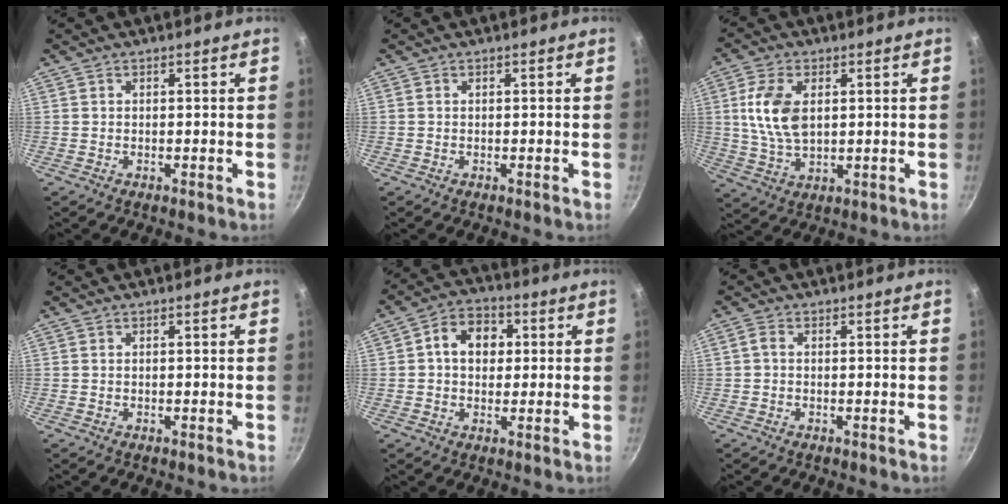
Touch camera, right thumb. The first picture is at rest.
{"total": 0.0}
{"total": 10.2, "force": [2.0, 5.9, 8.1], "torque": [-0.155, -0.008, 0.041]}
{"total": 0.0}
{"total": 8.6, "force": [1.4, 6.7, 5.3], "torque": [-0.055, 0.013, 0.009]}
{"total": 1.4, "force": [0.0, 1.0, 1.0], "torque": [-0.024, 0.006, -0.002]}